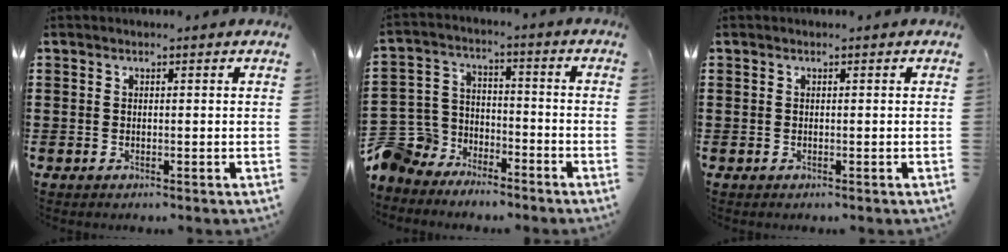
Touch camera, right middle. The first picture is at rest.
{"total": 8.3, "force": [-7.0, 4.5, 0.2], "torque": [-0.050, 0.007, -0.145]}
{"total": 0.0}